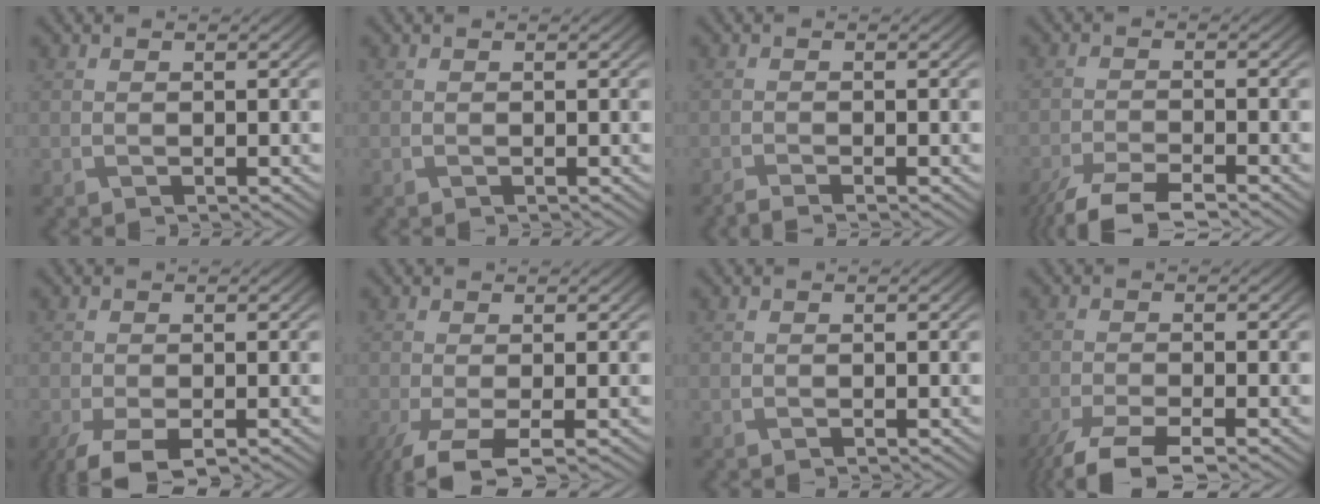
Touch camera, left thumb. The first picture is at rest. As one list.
[{"total": 0.0}, {"total": 1.4, "force": [-1.1, 0.1, 0.8], "torque": [-0.010, -0.001, -0.028]}, {"total": 5.4, "force": [-4.4, 1.1, 3.0], "torque": [-0.060, -0.010, -0.085]}, {"total": 4.9, "force": [-3.1, 1.9, 3.2], "torque": [-0.068, -0.017, -0.052]}, {"total": 5.3, "force": [-2.9, 1.4, 4.2], "torque": [-0.093, -0.018, -0.057]}, {"total": 0.0}, {"total": 5.6, "force": [-4.1, 1.2, 3.6], "torque": [-0.072, -0.012, -0.081]}]